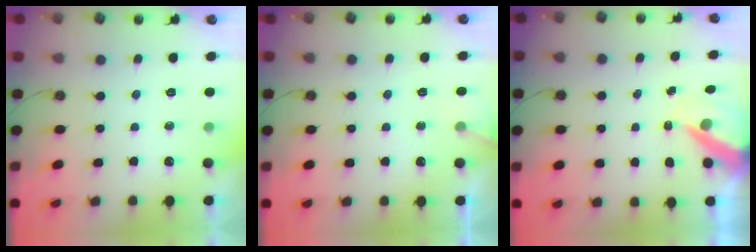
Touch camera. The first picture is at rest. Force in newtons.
{"total": 6.8, "press": 6.8, "slide": 0.4}
{"total": 8.8, "press": 8.7, "slide": 0.9}